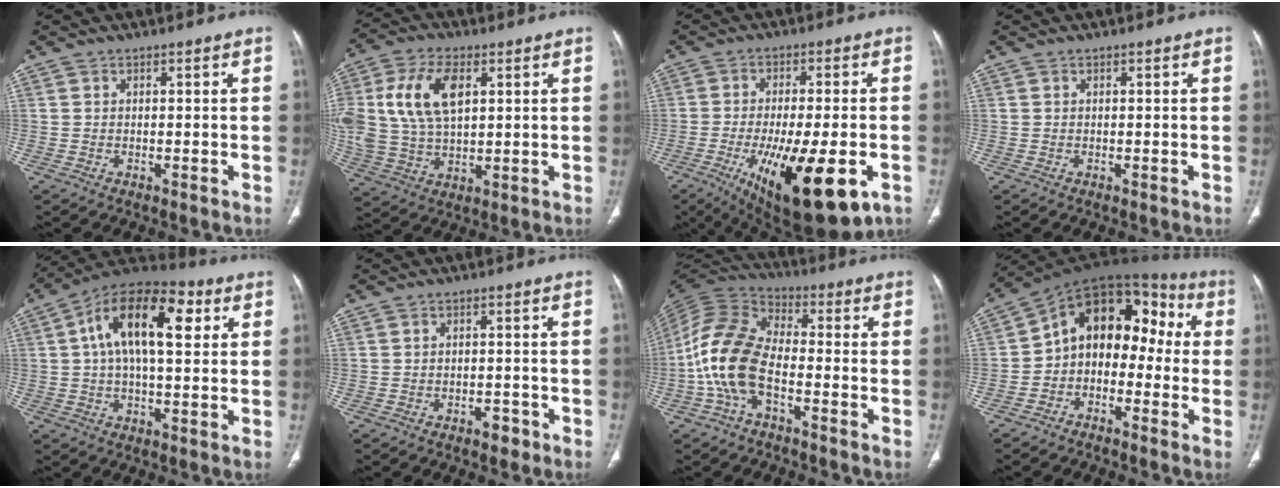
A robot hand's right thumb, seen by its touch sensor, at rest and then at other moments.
{"total": 15.3, "force": [4.2, 8.7, 11.8], "torque": [-0.240, 0.001, 0.086]}
{"total": 21.2, "force": [-8.2, 7.2, 18.2], "torque": [-0.271, -0.014, -0.109]}
{"total": 0.0}
{"total": 17.2, "force": [4.6, 8.1, 14.4], "torque": [-0.223, 0.025, 0.066]}
{"total": 2.3, "force": [-1.5, 1.3, 1.2], "torque": [-0.007, 0.009, -0.017]}
{"total": 13.4, "force": [-4.1, 7.1, 10.7], "torque": [-0.226, 0.040, -0.087]}
{"total": 14.8, "force": [-0.7, 10.2, 10.6], "torque": [-0.107, 0.069, -0.029]}